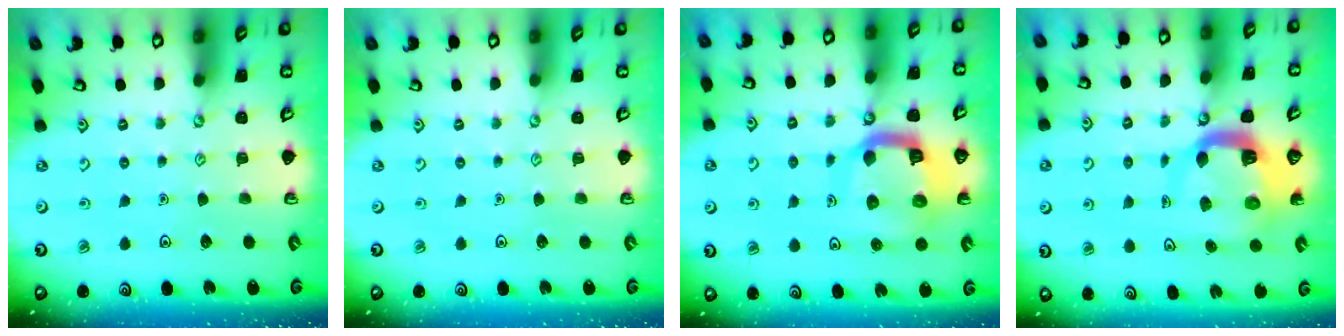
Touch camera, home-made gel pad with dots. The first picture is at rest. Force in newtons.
{"total": 0.0}
{"total": 12.1, "press": 12.0, "slide": 1.4}
{"total": 8.0, "press": 7.9, "slide": 1.0}